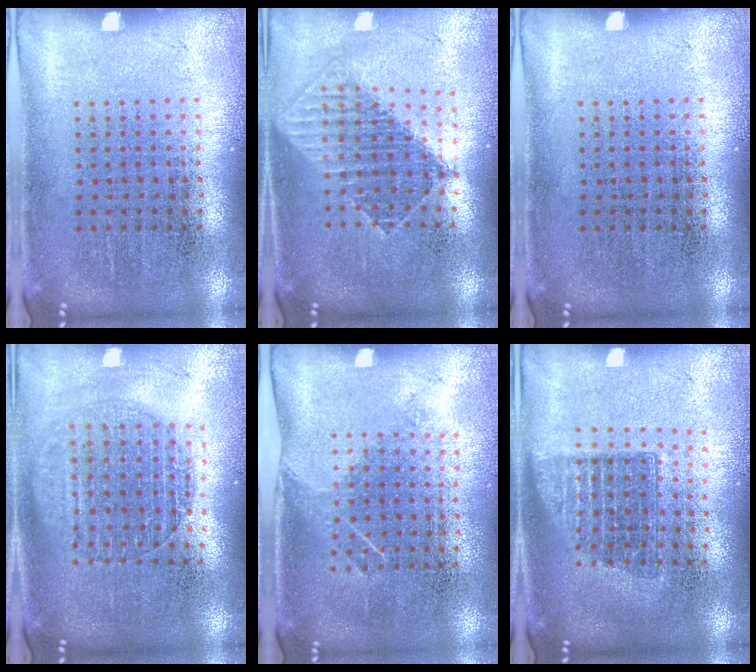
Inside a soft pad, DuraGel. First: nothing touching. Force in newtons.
{"total": 1.7, "press": 1.5, "slide": 0.9}
{"total": 0.0}
{"total": 1.6, "press": 1.4, "slide": 0.8}
{"total": 1.2, "press": 1.0, "slide": 0.7}
{"total": 1.3, "press": 1.1, "slide": 0.8}